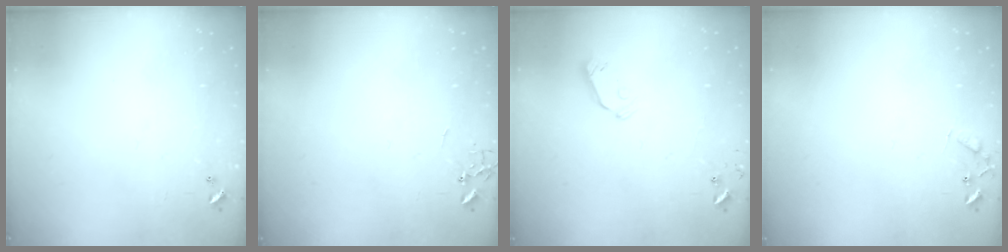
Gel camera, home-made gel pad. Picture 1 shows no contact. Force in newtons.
{"total": 0.0}
{"total": 5.4, "press": 5.3, "slide": 0.9}
{"total": 5.6, "press": 5.6, "slide": 0.5}